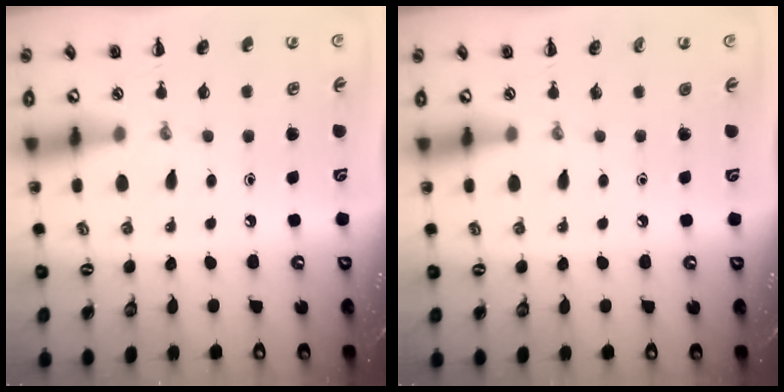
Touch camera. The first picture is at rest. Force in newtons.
{"total": 0.0}